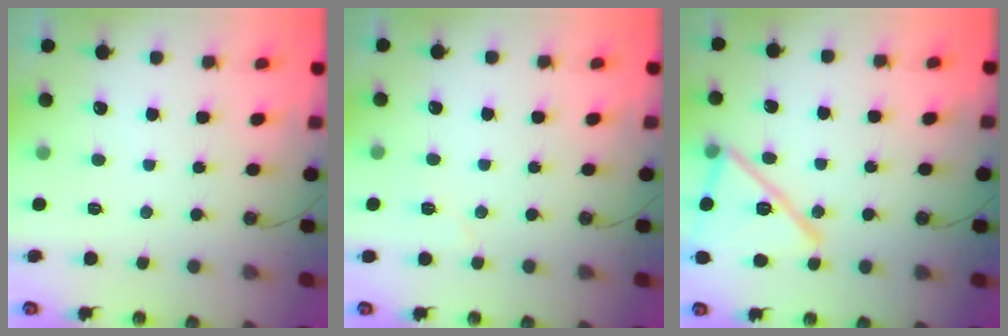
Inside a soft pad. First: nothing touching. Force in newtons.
{"total": 4.8, "press": 4.7, "slide": 0.9}
{"total": 19.5, "press": 16.5, "slide": 10.4}